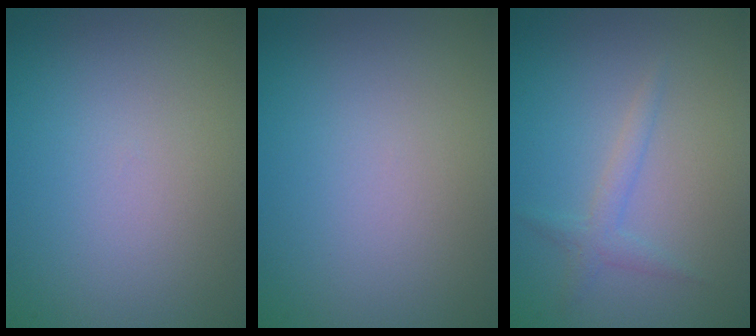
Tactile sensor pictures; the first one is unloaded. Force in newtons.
{"total": 0.0}
{"total": 1.5, "press": 1.5, "slide": 0.1}